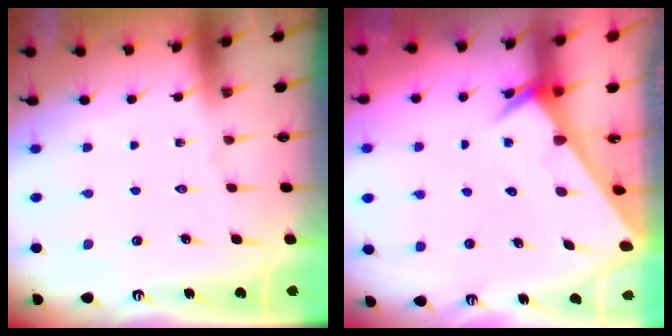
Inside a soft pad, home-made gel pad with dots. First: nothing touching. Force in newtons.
{"total": 2.9, "press": 2.9, "slide": 0.0}